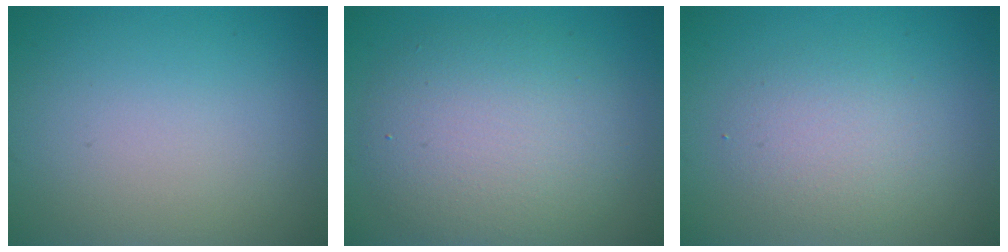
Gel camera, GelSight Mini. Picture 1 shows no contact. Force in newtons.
{"total": 6.7, "press": 6.7, "slide": 0.3}
{"total": 2.9, "press": 2.9, "slide": 0.3}